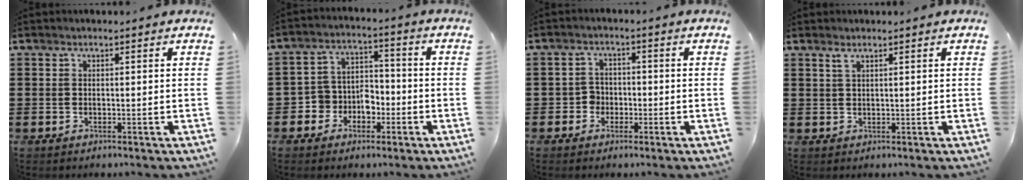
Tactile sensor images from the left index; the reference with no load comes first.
{"total": 5.4, "force": [-3.0, 4.3, 1.1], "torque": [-0.031, 0.012, -0.060]}
{"total": 2.8, "force": [-1.2, 2.4, 0.8], "torque": [-0.023, 0.005, -0.029]}
{"total": 1.3, "force": [0.9, 0.3, 0.9], "torque": [-0.021, 0.002, 0.016]}